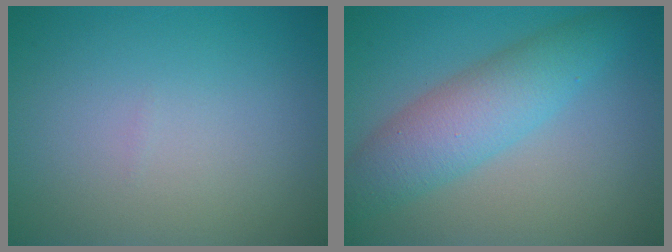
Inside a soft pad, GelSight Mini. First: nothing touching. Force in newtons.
{"total": 5.3, "press": 5.3, "slide": 0.1}